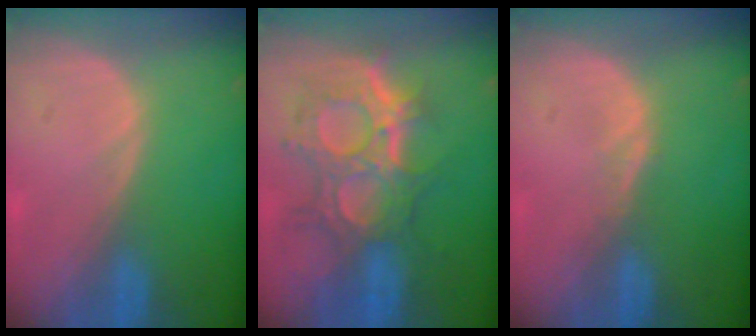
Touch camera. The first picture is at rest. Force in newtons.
{"total": 10.8, "press": 10.2, "slide": 3.8}
{"total": 1.0, "press": 1.0, "slide": 0.1}